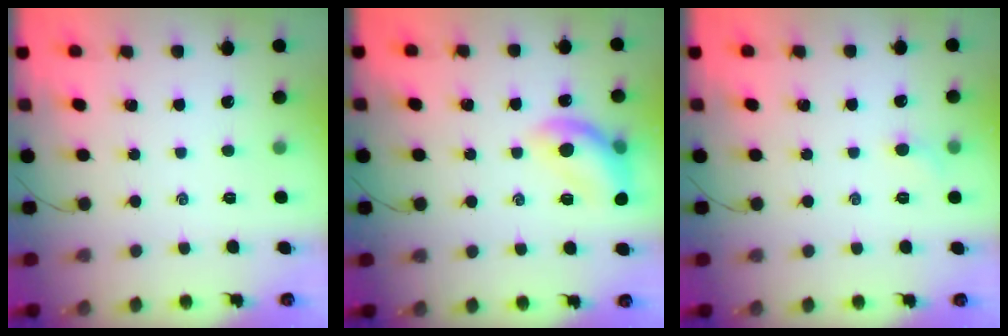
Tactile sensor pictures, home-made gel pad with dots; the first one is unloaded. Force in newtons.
{"total": 13.1, "press": 13.1, "slide": 1.3}
{"total": 3.4, "press": 3.3, "slide": 1.1}